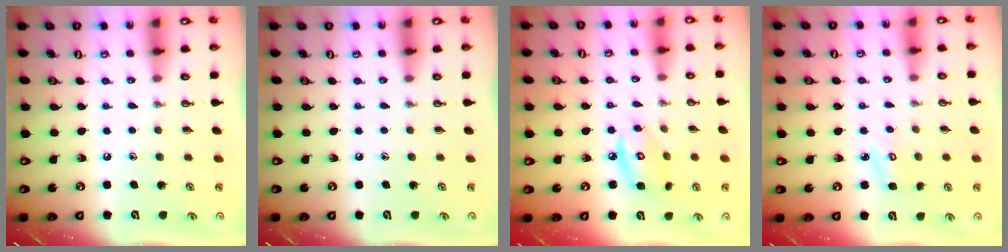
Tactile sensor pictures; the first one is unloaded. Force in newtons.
{"total": 0.0}
{"total": 7.5, "press": 7.5, "slide": 0.5}
{"total": 4.3, "press": 4.3, "slide": 0.5}